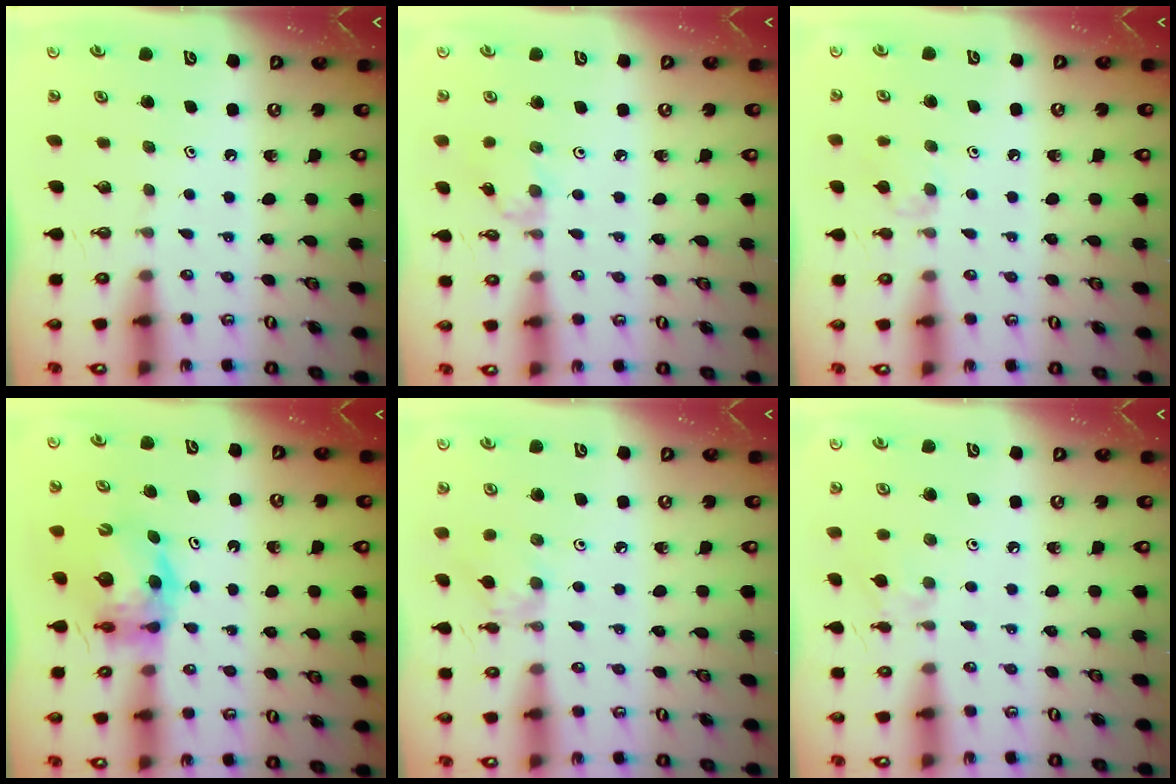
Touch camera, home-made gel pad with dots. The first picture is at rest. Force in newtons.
{"total": 1.7, "press": 1.6, "slide": 0.4}
{"total": 6.1, "press": 6.0, "slide": 0.9}
{"total": 9.7, "press": 9.7, "slide": 1.2}
{"total": 2.9, "press": 2.9, "slide": 0.2}
{"total": 2.8, "press": 2.8, "slide": 0.1}